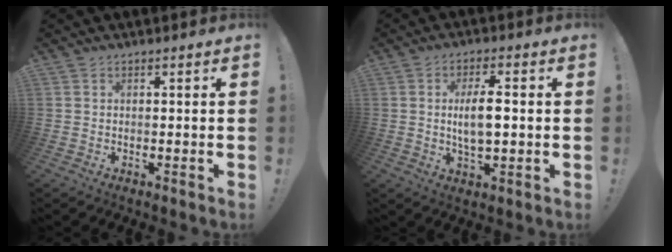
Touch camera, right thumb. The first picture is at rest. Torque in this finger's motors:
{"motor_torque": [-0.08, 0.26, 0.17, 0.34, 0.18]}